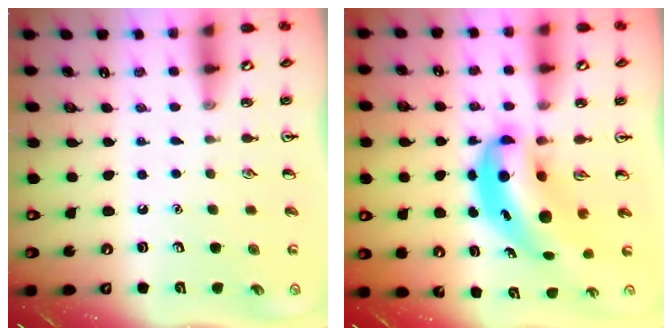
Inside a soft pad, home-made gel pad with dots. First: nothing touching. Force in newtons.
{"total": 9.4, "press": 9.0, "slide": 2.5}